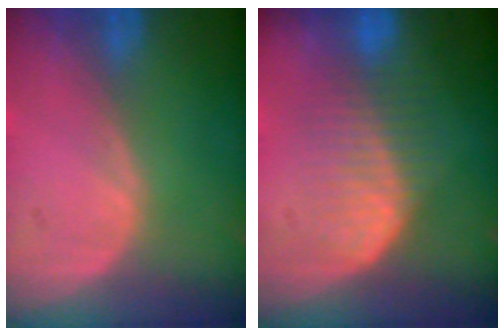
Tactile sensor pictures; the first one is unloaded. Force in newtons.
{"total": 6.8, "press": 6.6, "slide": 1.4}